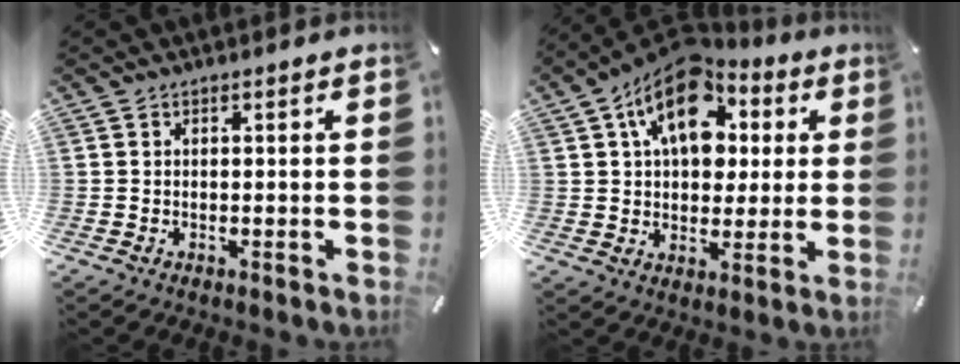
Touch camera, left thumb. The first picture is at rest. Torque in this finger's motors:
{"motor_torque": [0.80, 0.93, 2.01, -0.75, 0.59]}